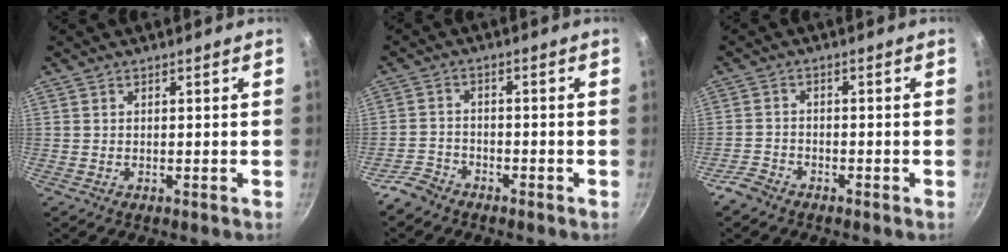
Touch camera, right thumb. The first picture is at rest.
{"total": 4.2, "force": [-3.4, 2.2, 1.0], "torque": [-0.017, 0.034, -0.068]}
{"total": 3.5, "force": [-2.8, 1.8, 1.1], "torque": [-0.025, 0.026, -0.056]}